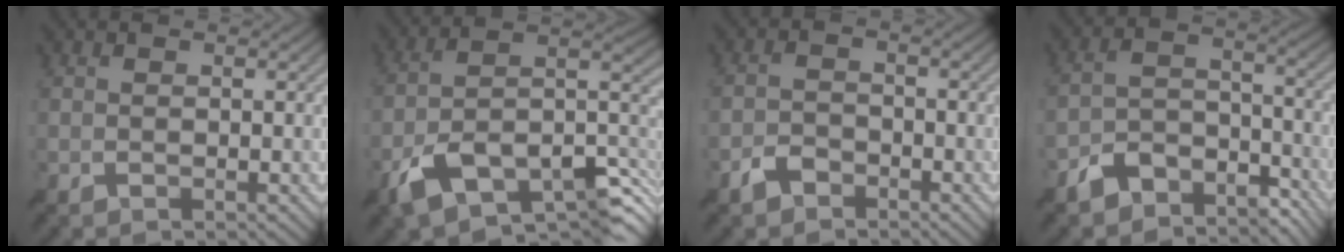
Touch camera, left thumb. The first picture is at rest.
{"total": 13.8, "force": [-7.5, 5.9, 10.0], "torque": [-0.196, -0.020, -0.122]}
{"total": 2.5, "force": [-1.9, 1.4, 0.7], "torque": [-0.015, -0.001, -0.046]}
{"total": 8.1, "force": [-6.3, 4.1, 3.2], "torque": [-0.054, -0.012, -0.121]}